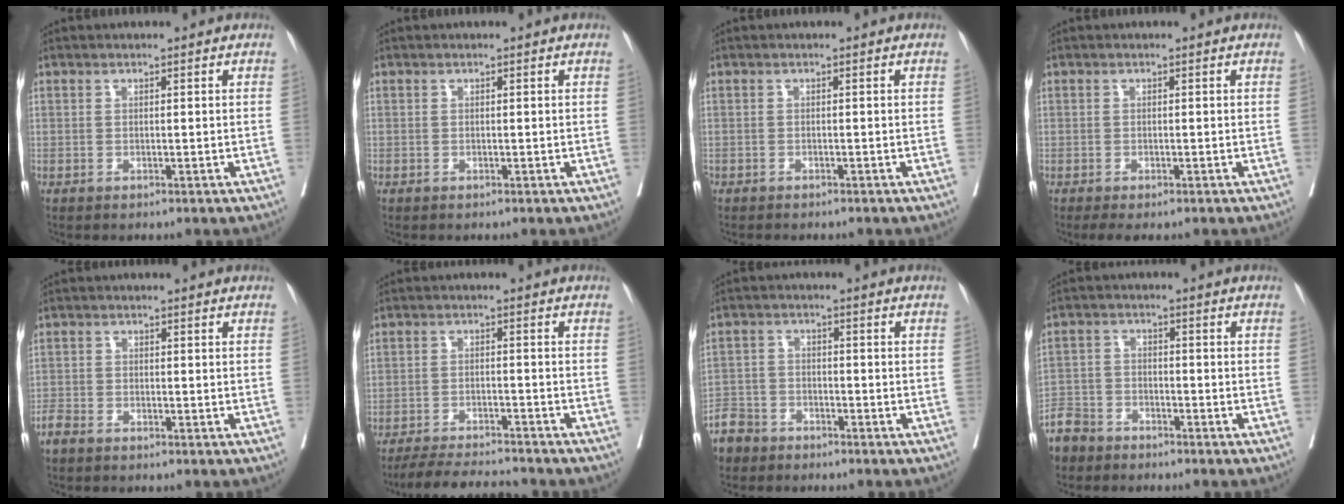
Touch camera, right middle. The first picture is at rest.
{"total": 0.0}
{"total": 3.4, "force": [-3.0, 0.7, 1.3], "torque": [-0.017, -0.006, -0.039]}
{"total": 2.6, "force": [-1.9, 1.0, 1.3], "torque": [-0.016, -0.005, -0.027]}
{"total": 2.1, "force": [-1.8, 0.7, 0.8], "torque": [-0.021, -0.003, -0.034]}
{"total": 9.0, "force": [-8.5, 0.4, 2.7], "torque": [-0.039, -0.006, -0.136]}
{"total": 5.7, "force": [-4.7, 3.1, 0.1], "torque": [-0.007, -0.005, -0.096]}
{"total": 6.1, "force": [-5.3, 3.0, 0.4], "torque": [-0.014, -0.007, -0.107]}